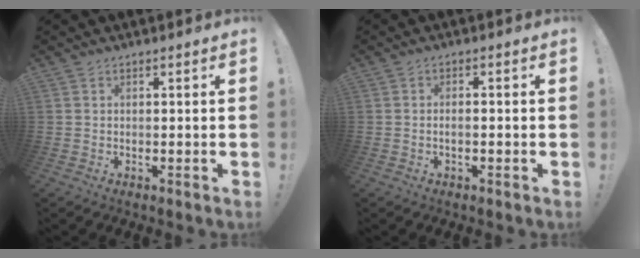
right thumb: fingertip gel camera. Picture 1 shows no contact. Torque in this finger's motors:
{"motor_torque": [-0.17, -0.05, 0.20, -0.09, 0.07]}